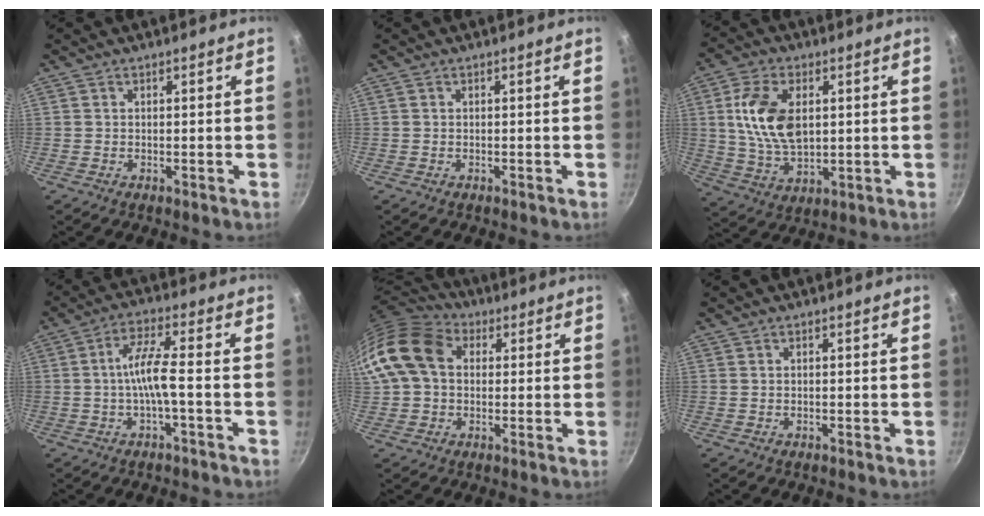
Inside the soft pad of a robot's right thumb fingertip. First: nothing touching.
{"total": 0.0}
{"total": 13.6, "force": [2.6, 8.1, 10.6], "torque": [-0.185, -0.010, 0.052]}
{"total": 6.7, "force": [-1.6, 0.9, 6.4], "torque": [-0.135, 0.026, -0.034]}
{"total": 15.4, "force": [2.6, 11.6, 9.7], "torque": [-0.177, 0.032, 0.034]}
{"total": 0.0}